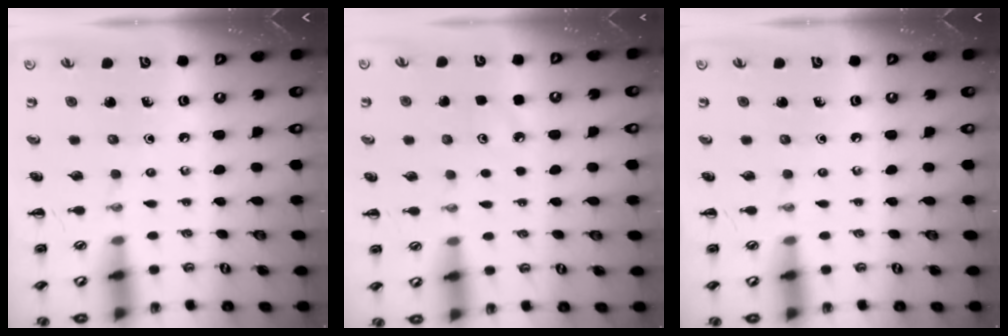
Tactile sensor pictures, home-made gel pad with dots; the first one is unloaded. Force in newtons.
{"total": 5.1, "press": 4.9, "slide": 1.5}
{"total": 0.0}